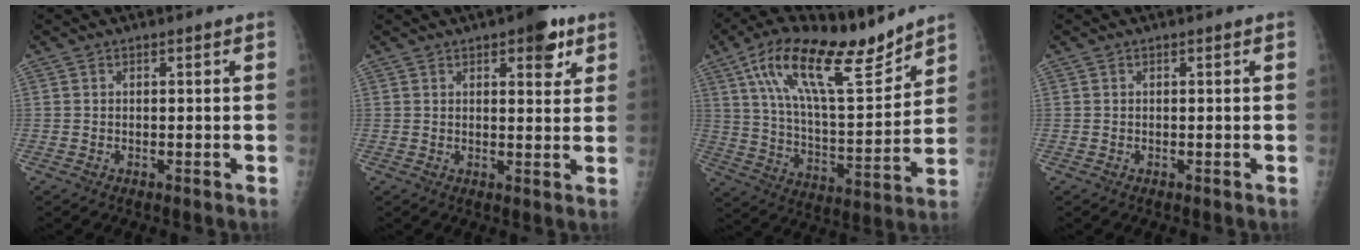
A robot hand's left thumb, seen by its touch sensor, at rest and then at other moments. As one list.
[{"total": 6.6, "force": [3.6, 2.7, 4.8], "torque": [-0.038, -0.013, 0.040]}, {"total": 20.1, "force": [13.5, 6.3, 13.5], "torque": [-0.201, -0.059, 0.238]}, {"total": 0.0}]